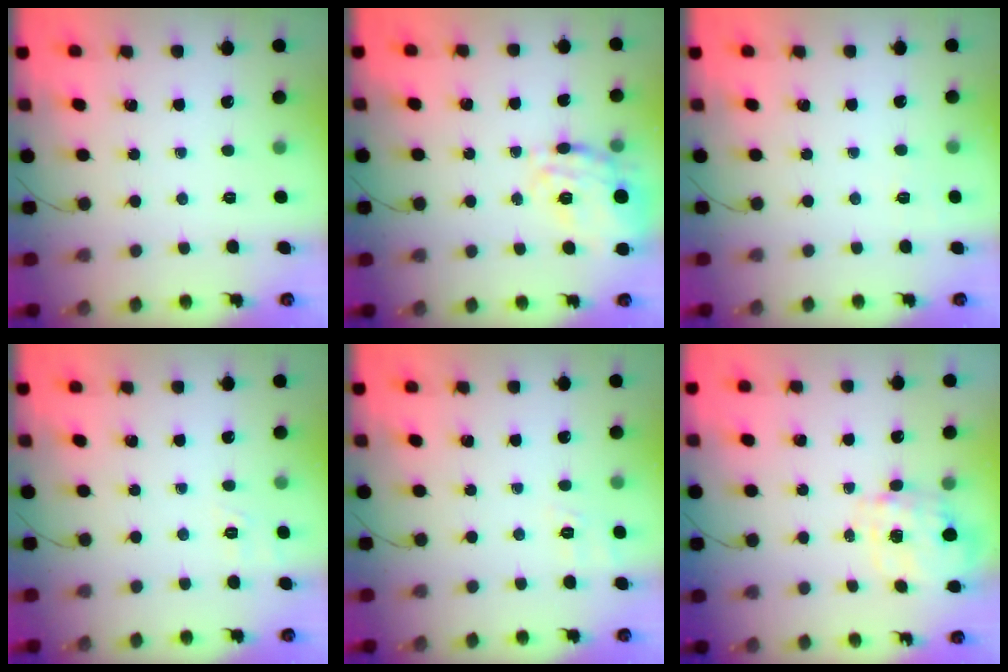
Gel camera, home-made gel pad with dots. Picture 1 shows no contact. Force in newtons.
{"total": 20.4, "press": 20.3, "slide": 1.2}
{"total": 2.7, "press": 2.1, "slide": 1.7}
{"total": 1.8, "press": 0.2, "slide": 1.8}
{"total": 2.3, "press": 1.3, "slide": 1.9}
{"total": 3.6, "press": 3.5, "slide": 0.7}